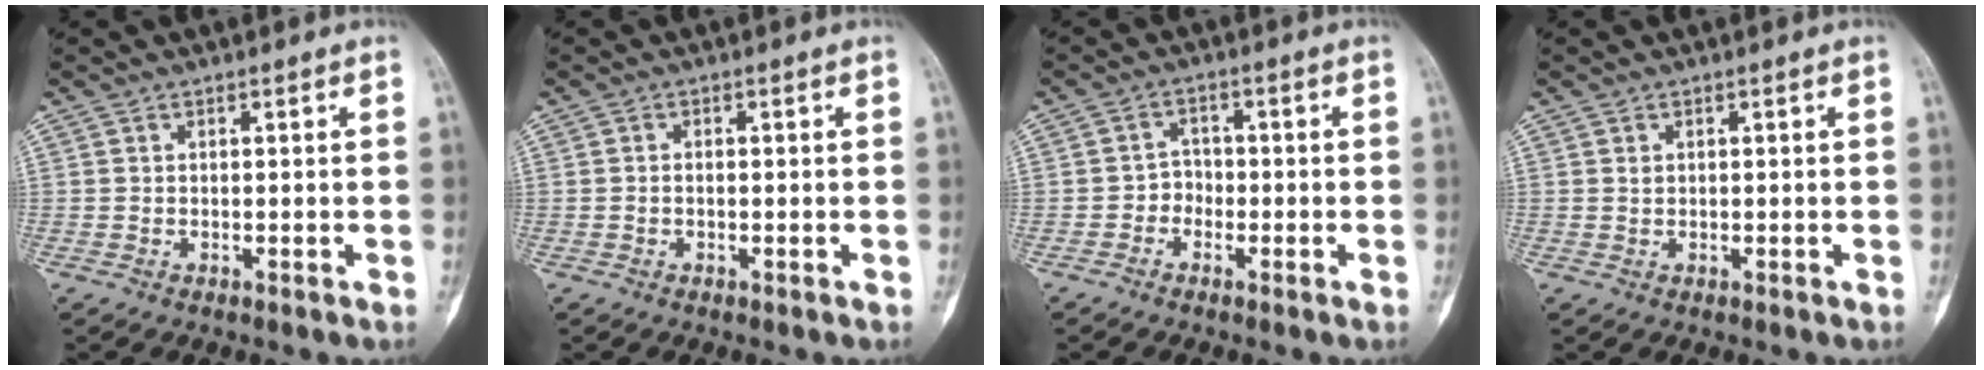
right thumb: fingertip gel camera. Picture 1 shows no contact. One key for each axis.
{"total": 0.6, "fx": -0.2, "fy": 0.4, "fz": 0.5, "tx": -0.011, "ty": 0.001, "tz": -0.005}
{"total": 2.7, "fx": -1.2, "fy": 2.3, "fz": 0.8, "tx": 0.013, "ty": 0.014, "tz": -0.032}
{"total": 0.7, "fx": 0.3, "fy": 0.5, "fz": 0.4, "tx": -0.003, "ty": 0.001, "tz": 0.007}